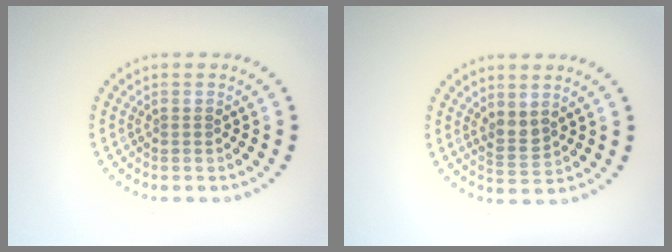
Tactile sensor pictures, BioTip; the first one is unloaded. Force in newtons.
{"total": 1.7, "press": 1.4, "slide": 0.9}